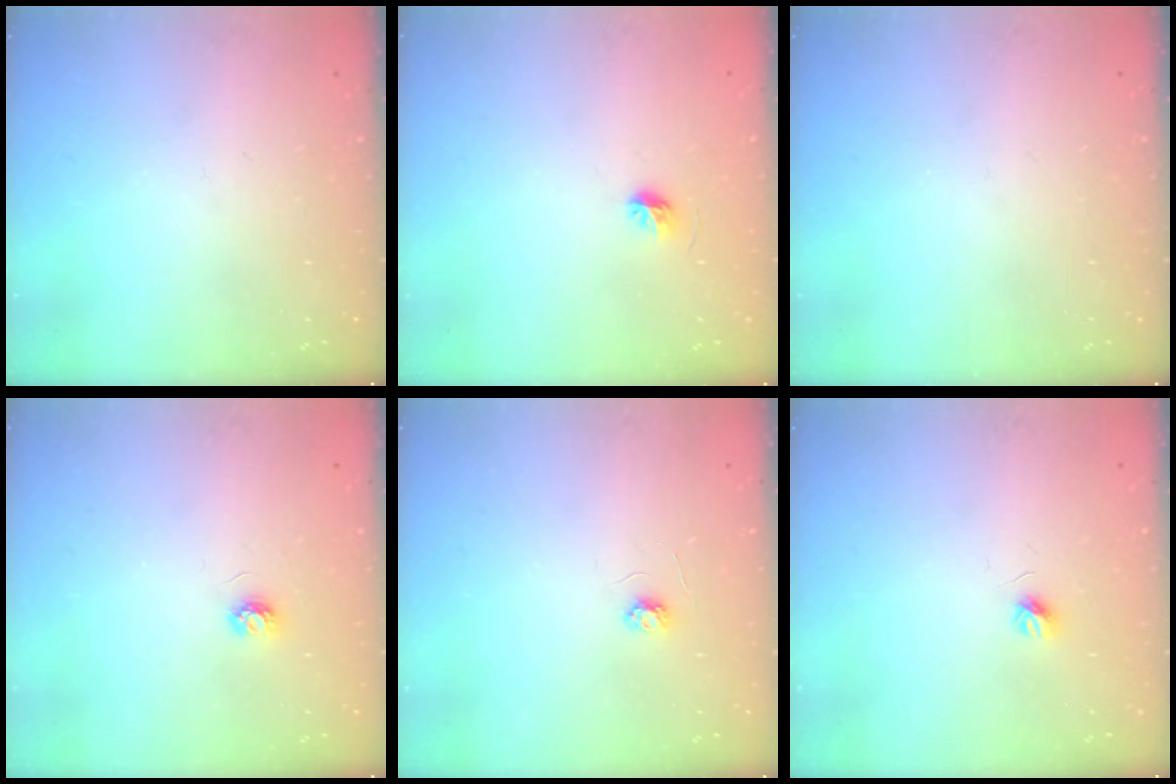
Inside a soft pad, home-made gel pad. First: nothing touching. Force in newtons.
{"total": 4.5, "press": 4.3, "slide": 1.4}
{"total": 0.0}
{"total": 3.4, "press": 3.4, "slide": 0.4}
{"total": 3.1, "press": 3.1, "slide": 0.4}
{"total": 3.6, "press": 3.6, "slide": 0.4}